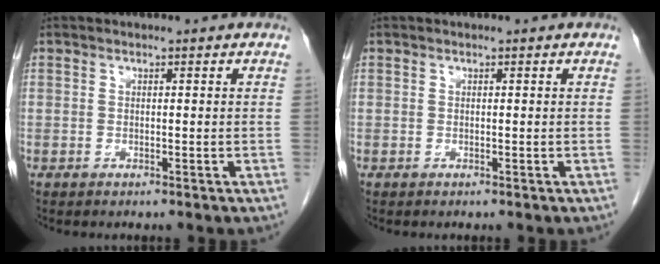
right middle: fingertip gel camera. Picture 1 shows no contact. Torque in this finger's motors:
{"motor_torque": [0.00, 0.00, 0.00, 0.00]}